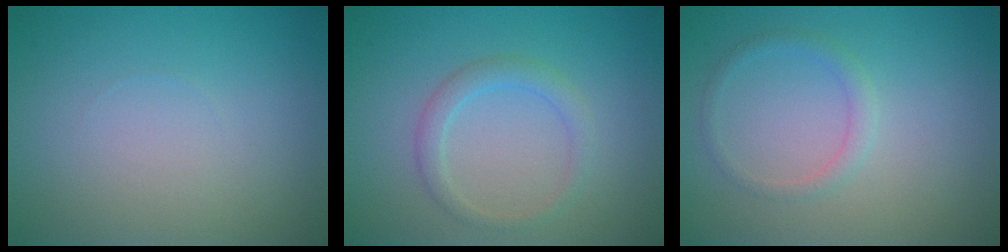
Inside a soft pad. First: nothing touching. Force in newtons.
{"total": 1.9, "press": 1.9, "slide": 0.1}
{"total": 1.4, "press": 1.4, "slide": 0.1}